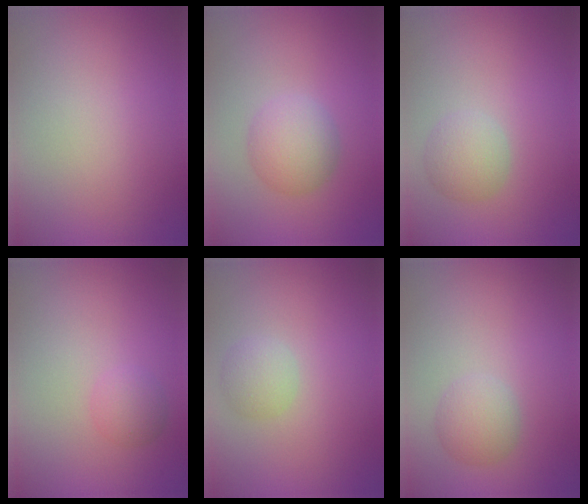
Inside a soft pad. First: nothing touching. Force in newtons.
{"total": 3.2, "press": 3.2, "slide": 0.1}
{"total": 2.4, "press": 2.4, "slide": 0.1}
{"total": 1.5, "press": 1.5, "slide": 0.1}
{"total": 1.8, "press": 1.8, "slide": 0.1}
{"total": 2.3, "press": 2.3, "slide": 0.0}